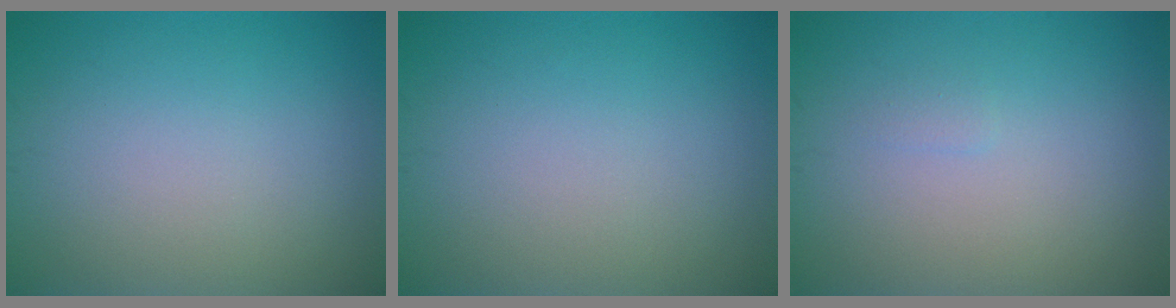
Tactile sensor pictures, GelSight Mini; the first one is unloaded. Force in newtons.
{"total": 0.0}
{"total": 0.5, "press": 0.5, "slide": 0.1}